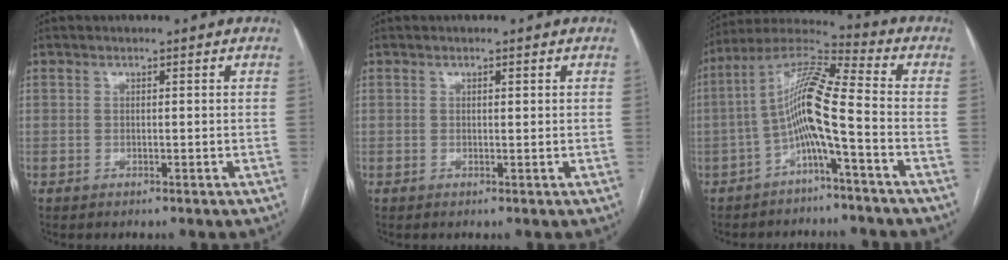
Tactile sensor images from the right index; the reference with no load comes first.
{"total": 0.6, "force": [0.2, 0.2, 0.5], "torque": [-0.011, 0.000, 0.003]}
{"total": 10.2, "force": [-2.9, 0.1, 9.8], "torque": [-0.188, 0.029, -0.061]}